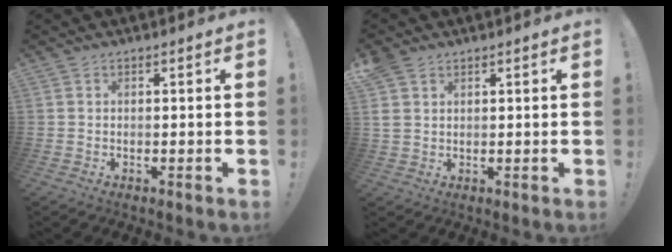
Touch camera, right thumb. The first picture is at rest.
{"total": 4.1, "force": [2.5, 2.7, 1.8], "torque": [-0.030, -0.006, 0.051]}